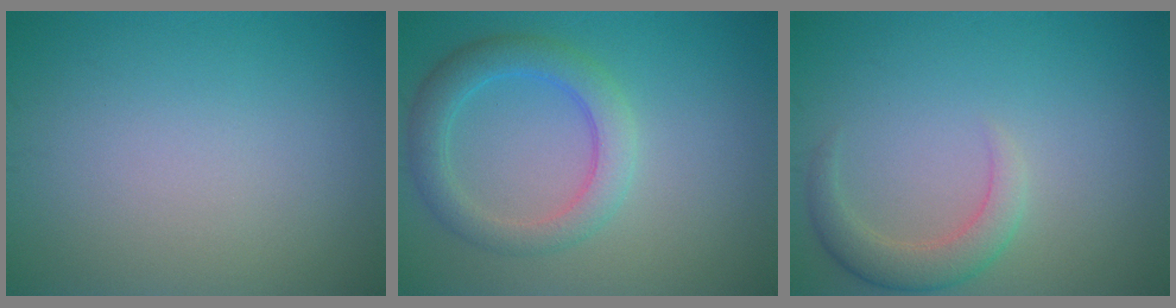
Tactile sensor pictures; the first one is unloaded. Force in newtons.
{"total": 4.1, "press": 4.1, "slide": 0.2}
{"total": 2.9, "press": 2.9, "slide": 0.4}